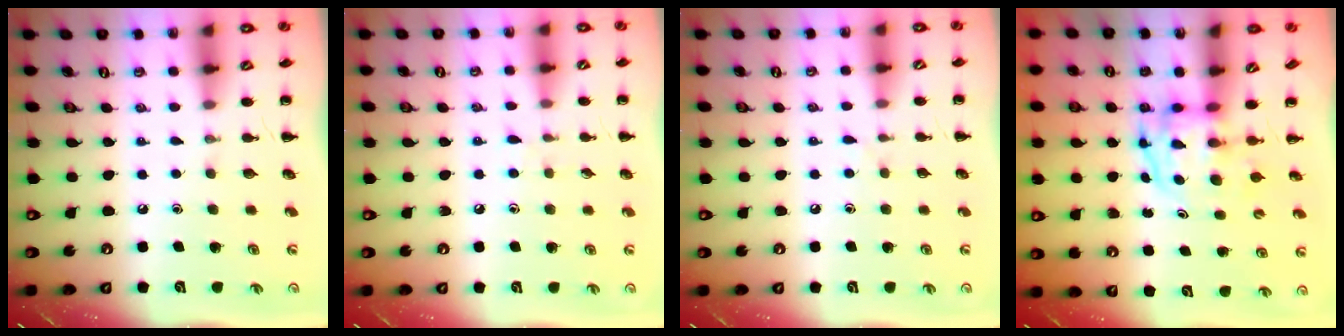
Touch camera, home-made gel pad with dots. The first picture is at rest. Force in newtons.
{"total": 4.4, "press": 3.9, "slide": 2.0}
{"total": 3.1, "press": 2.8, "slide": 1.4}
{"total": 3.9, "press": 3.8, "slide": 0.6}